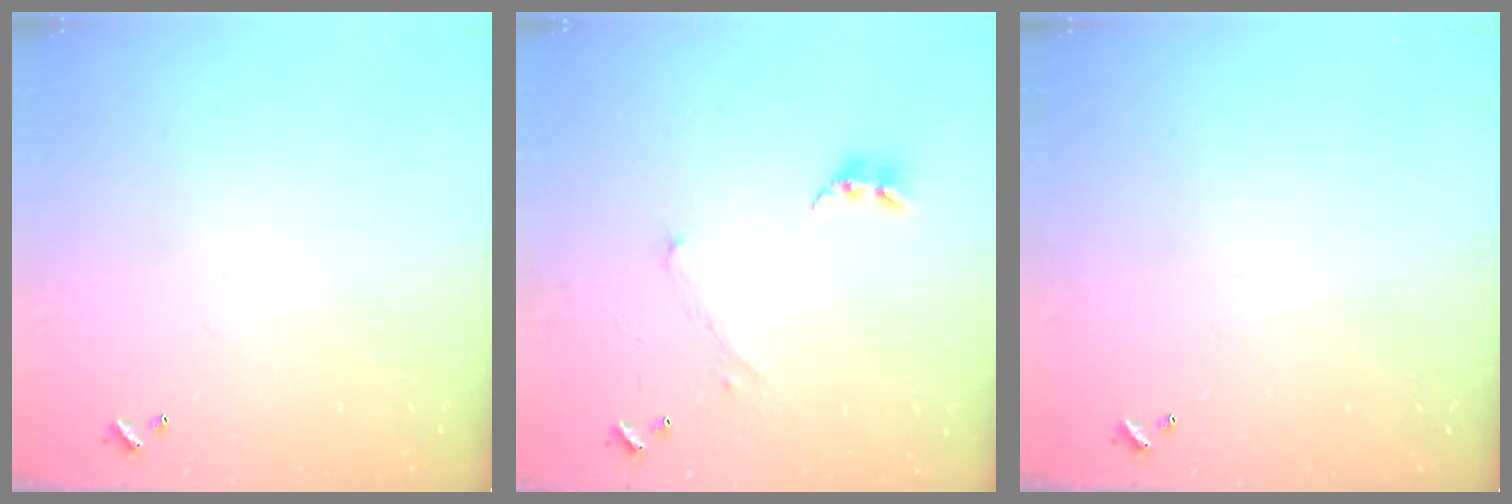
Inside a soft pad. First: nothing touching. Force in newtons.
{"total": 1.0, "press": 0.9, "slide": 0.4}
{"total": 0.0}